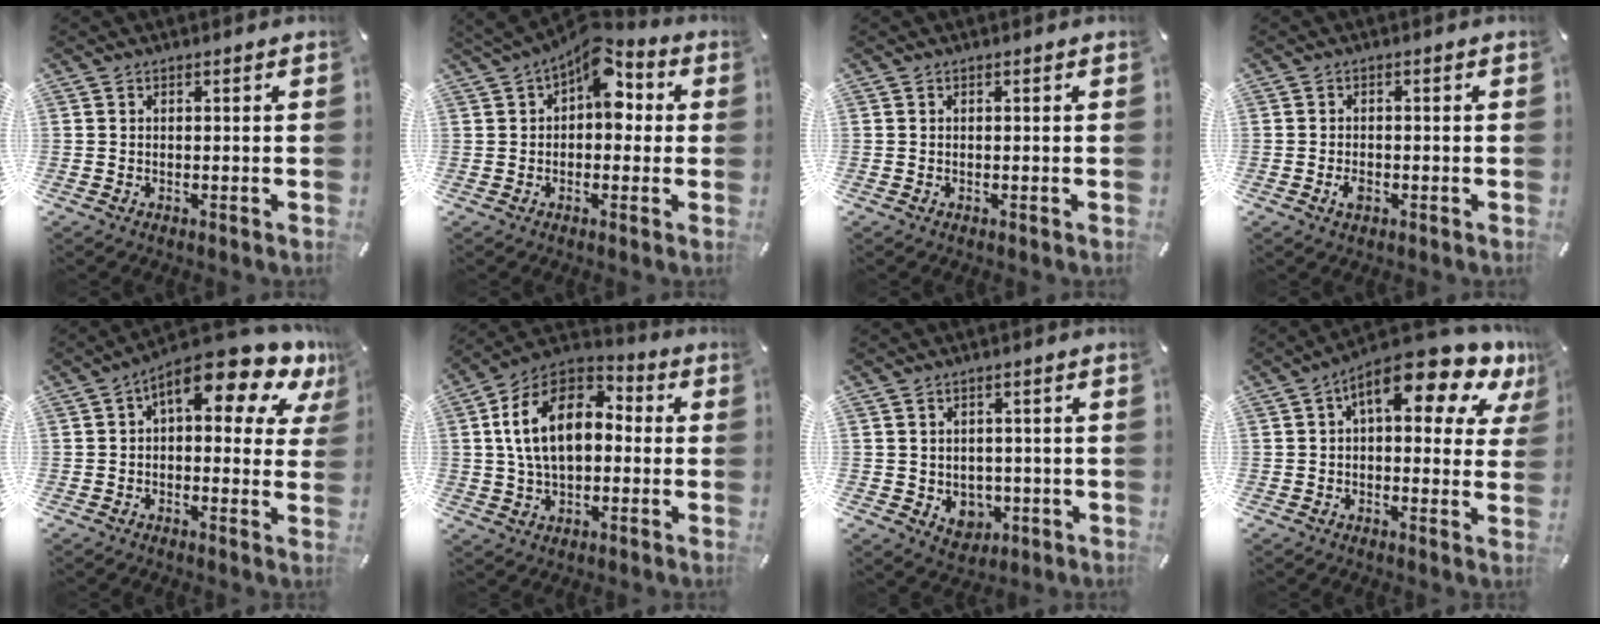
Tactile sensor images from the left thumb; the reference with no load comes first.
{"total": 12.0, "force": [4.9, 7.0, 8.4], "torque": [-0.111, -0.034, 0.083]}
{"total": 0.0}
{"total": 2.4, "force": [-0.9, 1.4, 1.7], "torque": [-0.037, 0.001, -0.018]}
{"total": 15.1, "force": [8.5, 5.6, 11.2], "torque": [-0.166, -0.057, 0.139]}
{"total": 16.5, "force": [2.1, 10.9, 12.1], "torque": [-0.250, 0.008, 0.032]}
{"total": 5.1, "force": [-0.5, 4.7, 1.8], "torque": [-0.013, 0.002, -0.009]}
{"total": 15.2, "force": [8.0, 5.6, 11.7], "torque": [-0.167, -0.050, 0.126]}